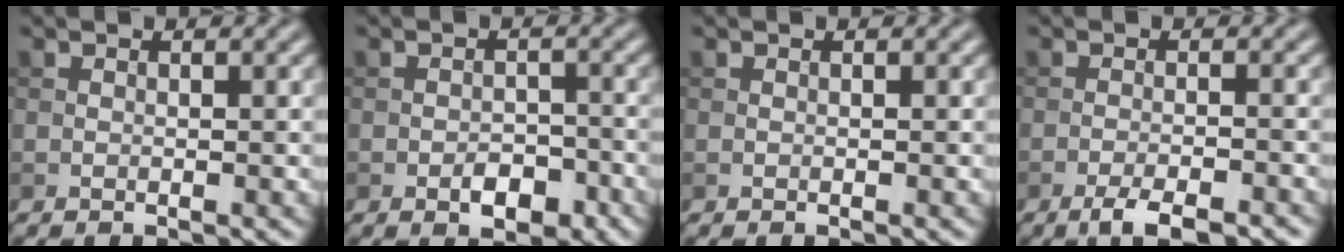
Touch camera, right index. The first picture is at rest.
{"total": 3.0, "force": [-1.5, 1.7, 2.0], "torque": [-0.026, 0.002, -0.024]}
{"total": 0.0}
{"total": 3.9, "force": [-2.8, 0.8, 2.6], "torque": [-0.047, -0.003, -0.045]}